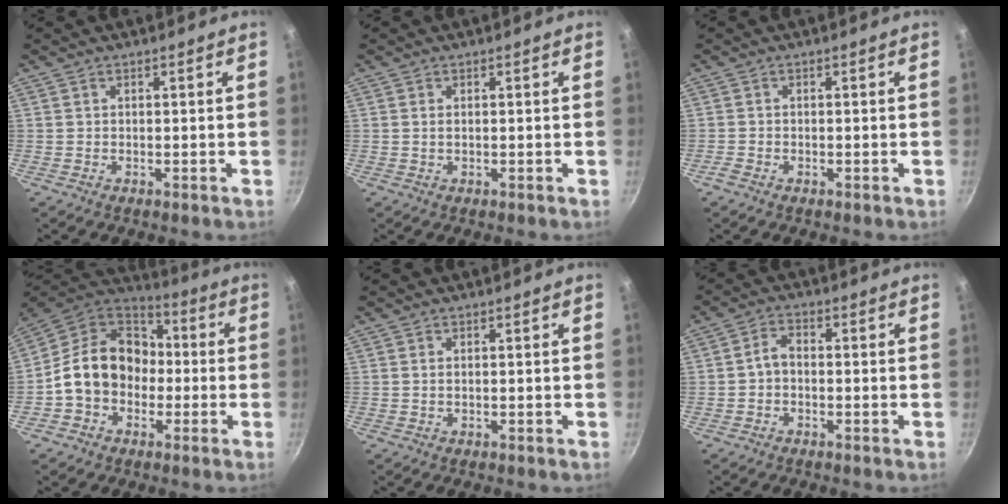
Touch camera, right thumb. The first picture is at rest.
{"total": 0.8, "force": [0.1, 0.4, 0.6], "torque": [-0.012, 0.001, 0.001]}
{"total": 1.3, "force": [-0.9, 0.7, 0.6], "torque": [-0.021, 0.003, -0.022]}
{"total": 16.9, "force": [-1.6, 13.6, 9.8], "torque": [-0.133, 0.052, -0.042]}
{"total": 0.6, "force": [0.1, 0.3, 0.5], "torque": [-0.009, 0.001, 0.002]}
{"total": 3.3, "force": [-0.7, 2.3, 2.3], "torque": [-0.039, 0.021, -0.020]}